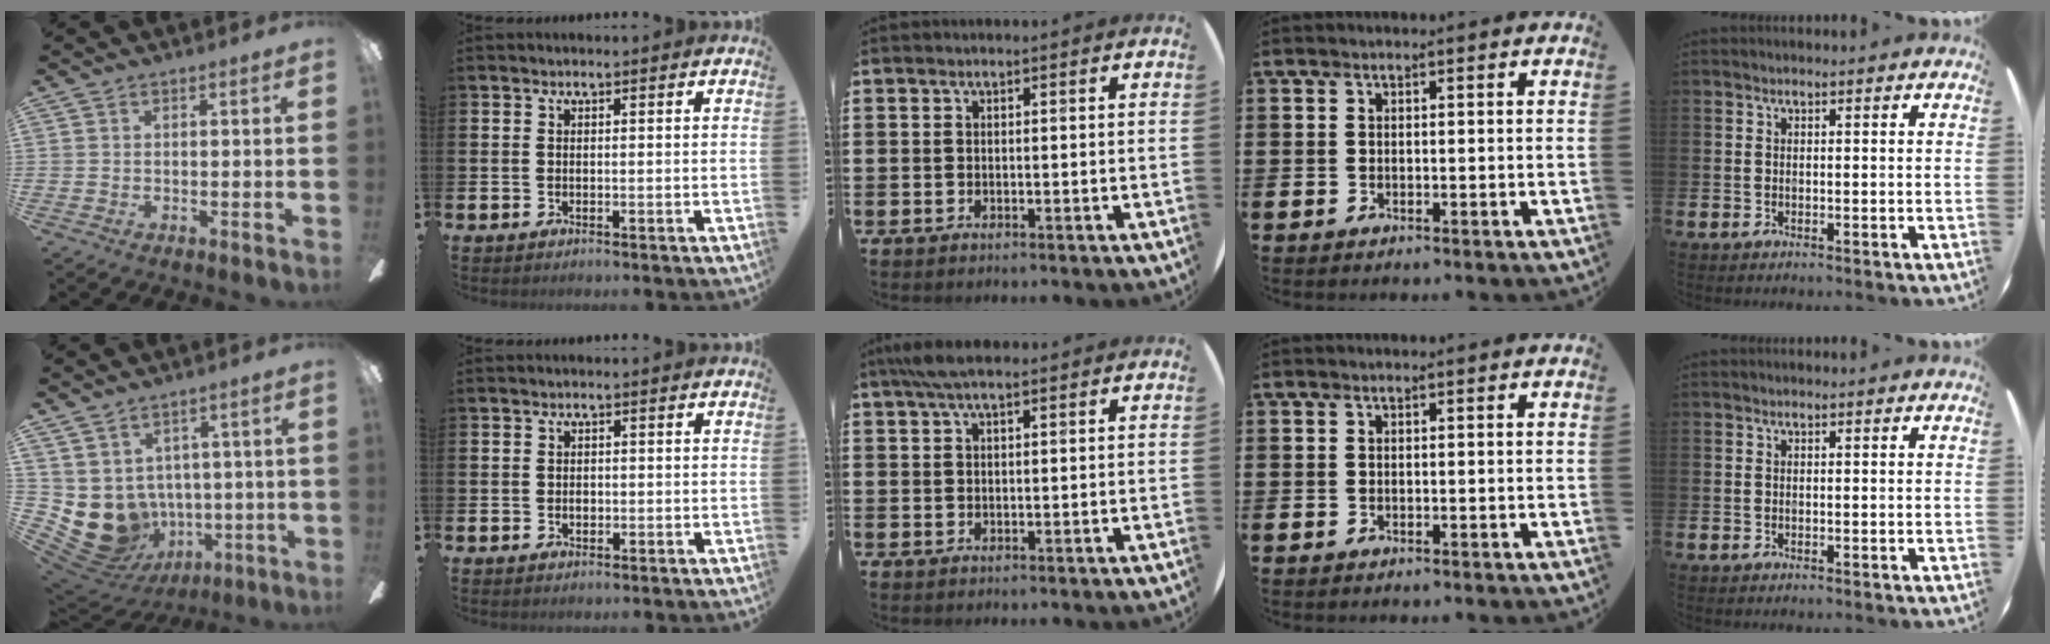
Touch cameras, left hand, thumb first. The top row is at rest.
{"thumb": {"total": 10.2, "force": [-0.9, 9.2, 4.3], "torque": [-0.123, -0.018, -0.005]}, "index": {"total": 0.9, "force": [-0.1, 0.8, 0.5], "torque": [-0.003, 0.003, -0.006]}, "middle": {"total": 3.2, "force": [2.2, 0.7, 2.3], "torque": [-0.048, 0.006, 0.039]}}